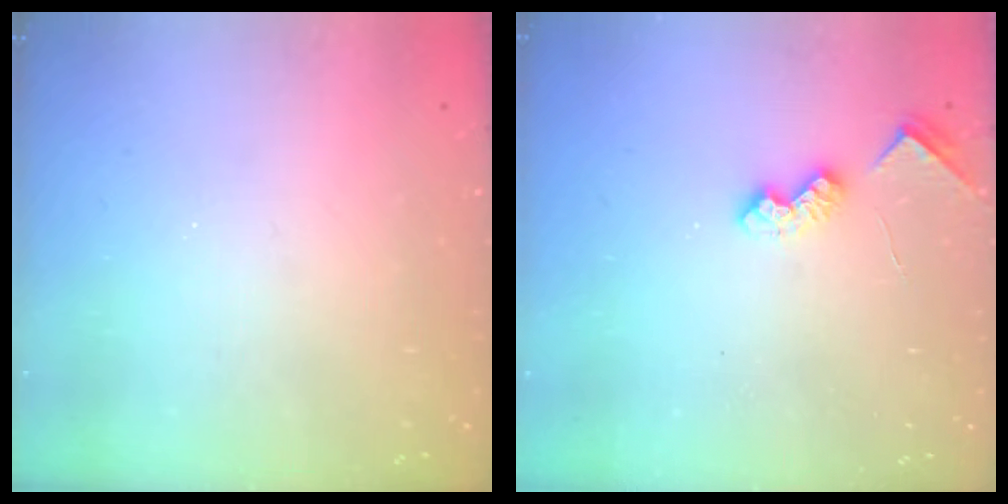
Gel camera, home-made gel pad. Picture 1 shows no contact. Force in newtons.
{"total": 5.9, "press": 5.8, "slide": 0.8}